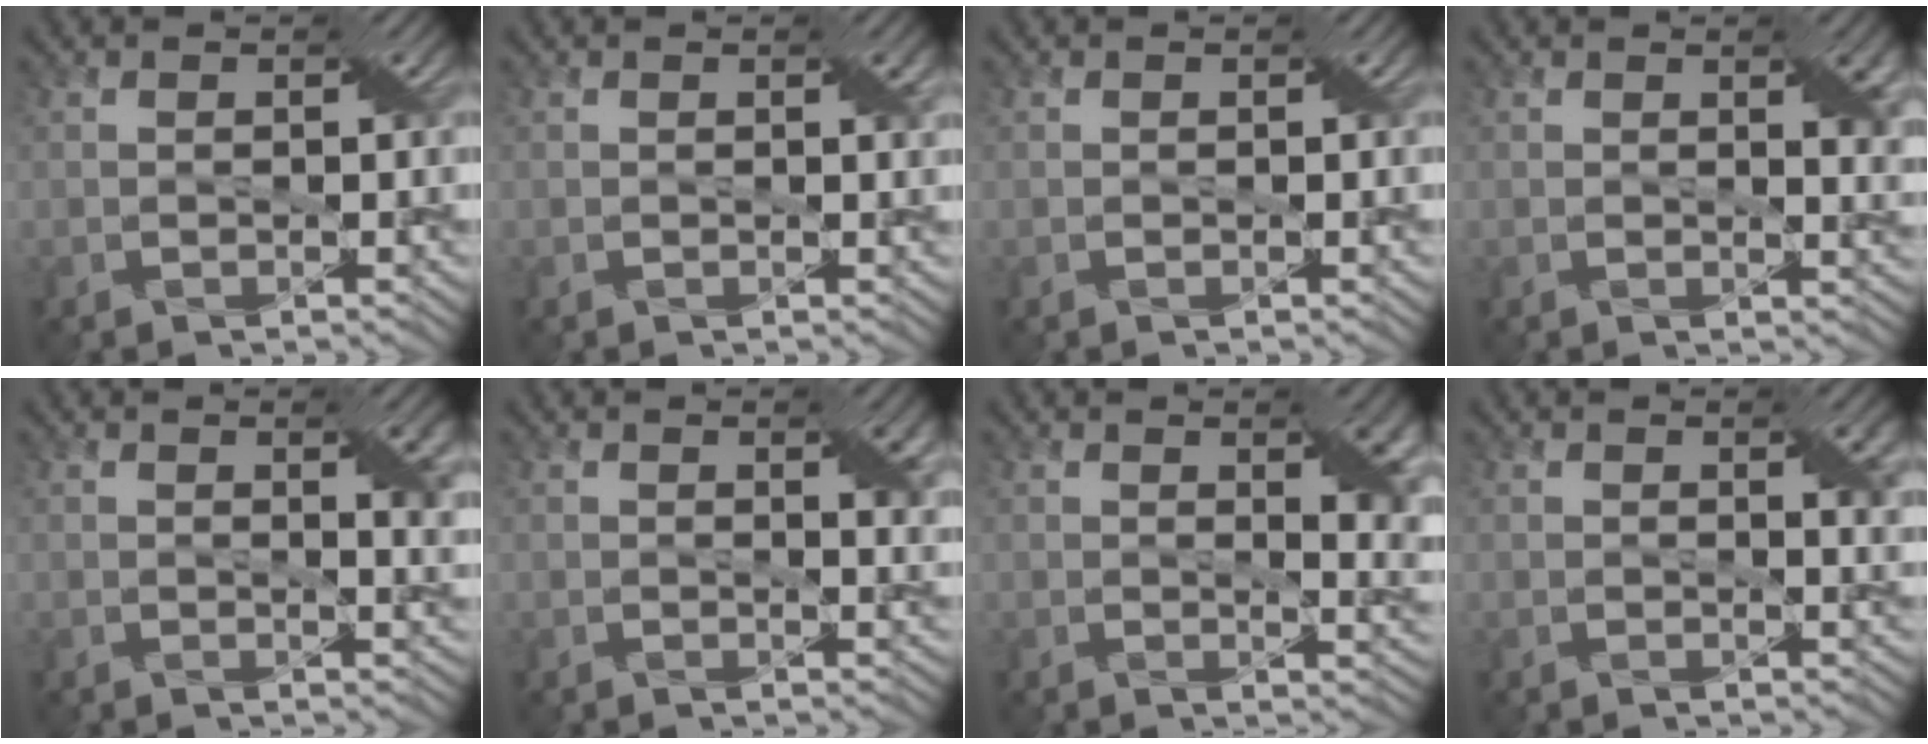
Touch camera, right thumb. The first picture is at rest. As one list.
[{"total": 0.7, "force": [0.3, 0.1, 0.7], "torque": [-0.009, 0.000, 0.005]}, {"total": 0.0}, {"total": 3.7, "force": [1.4, 1.2, 3.2], "torque": [-0.049, -0.001, 0.025]}, {"total": 3.5, "force": [1.3, 1.0, 3.1], "torque": [-0.049, 0.000, 0.023]}, {"total": 3.0, "force": [1.2, 0.9, 2.6], "torque": [-0.043, -0.001, 0.022]}, {"total": 6.7, "force": [2.1, 2.8, 5.7], "torque": [-0.081, -0.009, 0.043]}, {"total": 2.7, "force": [1.1, 0.7, 2.4], "torque": [-0.038, -0.002, 0.021]}]